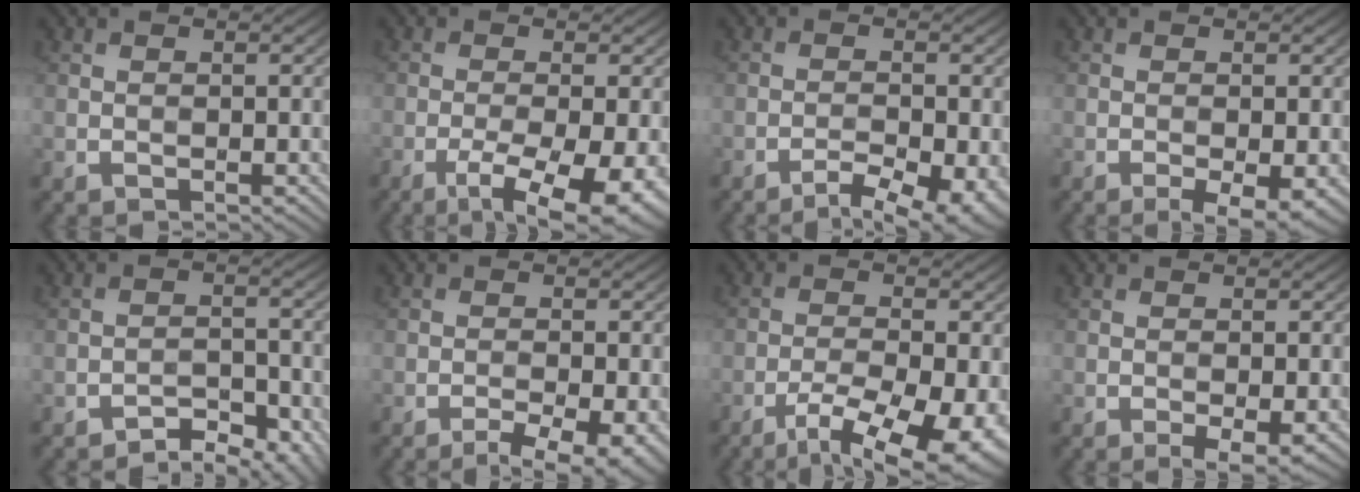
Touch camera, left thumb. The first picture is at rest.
{"total": 9.1, "force": [-4.6, 2.5, 7.5], "torque": [-0.133, -0.017, -0.066]}
{"total": 6.4, "force": [-4.4, 1.6, 4.3], "torque": [-0.072, -0.009, -0.060]}
{"total": 3.4, "force": [-1.6, 0.8, 2.9], "torque": [-0.047, -0.003, -0.021]}
{"total": 4.2, "force": [-3.4, 1.2, 2.1], "torque": [-0.028, 0.007, -0.056]}
{"total": 5.2, "force": [-3.4, 1.0, 3.8], "torque": [-0.064, -0.007, -0.049]}
{"total": 10.9, "force": [-6.5, 3.2, 8.1], "torque": [-0.148, -0.026, -0.089]}
{"total": 2.3, "force": [-1.0, 0.6, 2.0], "torque": [-0.038, -0.005, -0.015]}